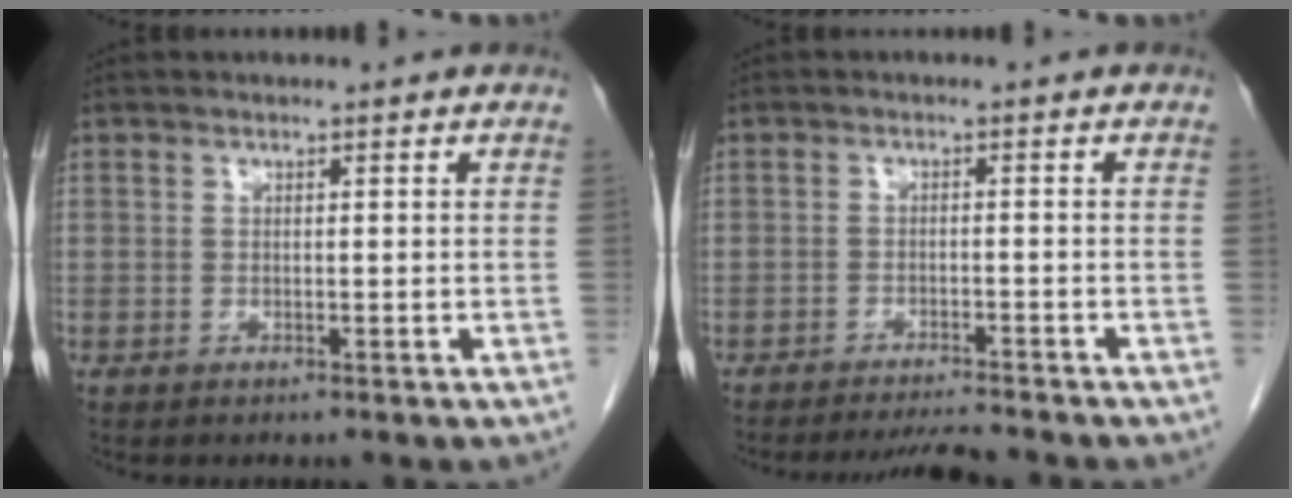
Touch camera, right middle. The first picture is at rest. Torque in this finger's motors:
{"motor_torque": [0.02, -0.02, 0.02, 0.02]}